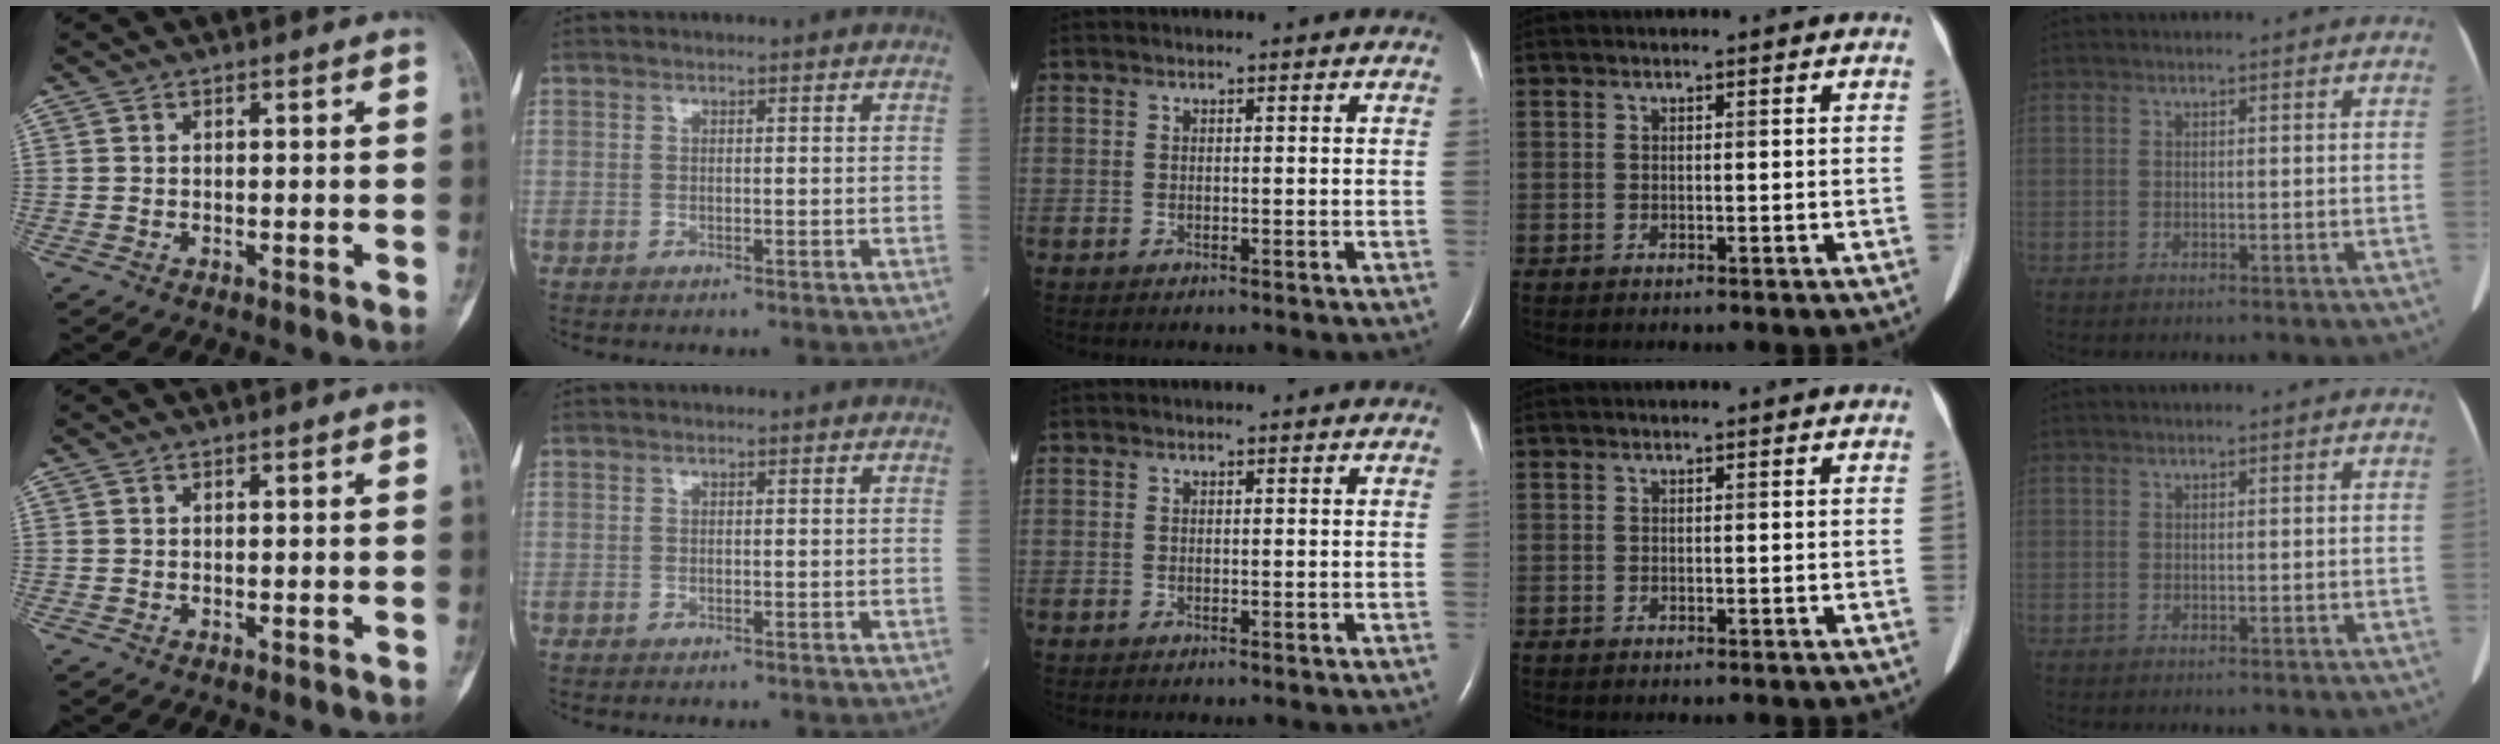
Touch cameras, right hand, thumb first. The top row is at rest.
{}